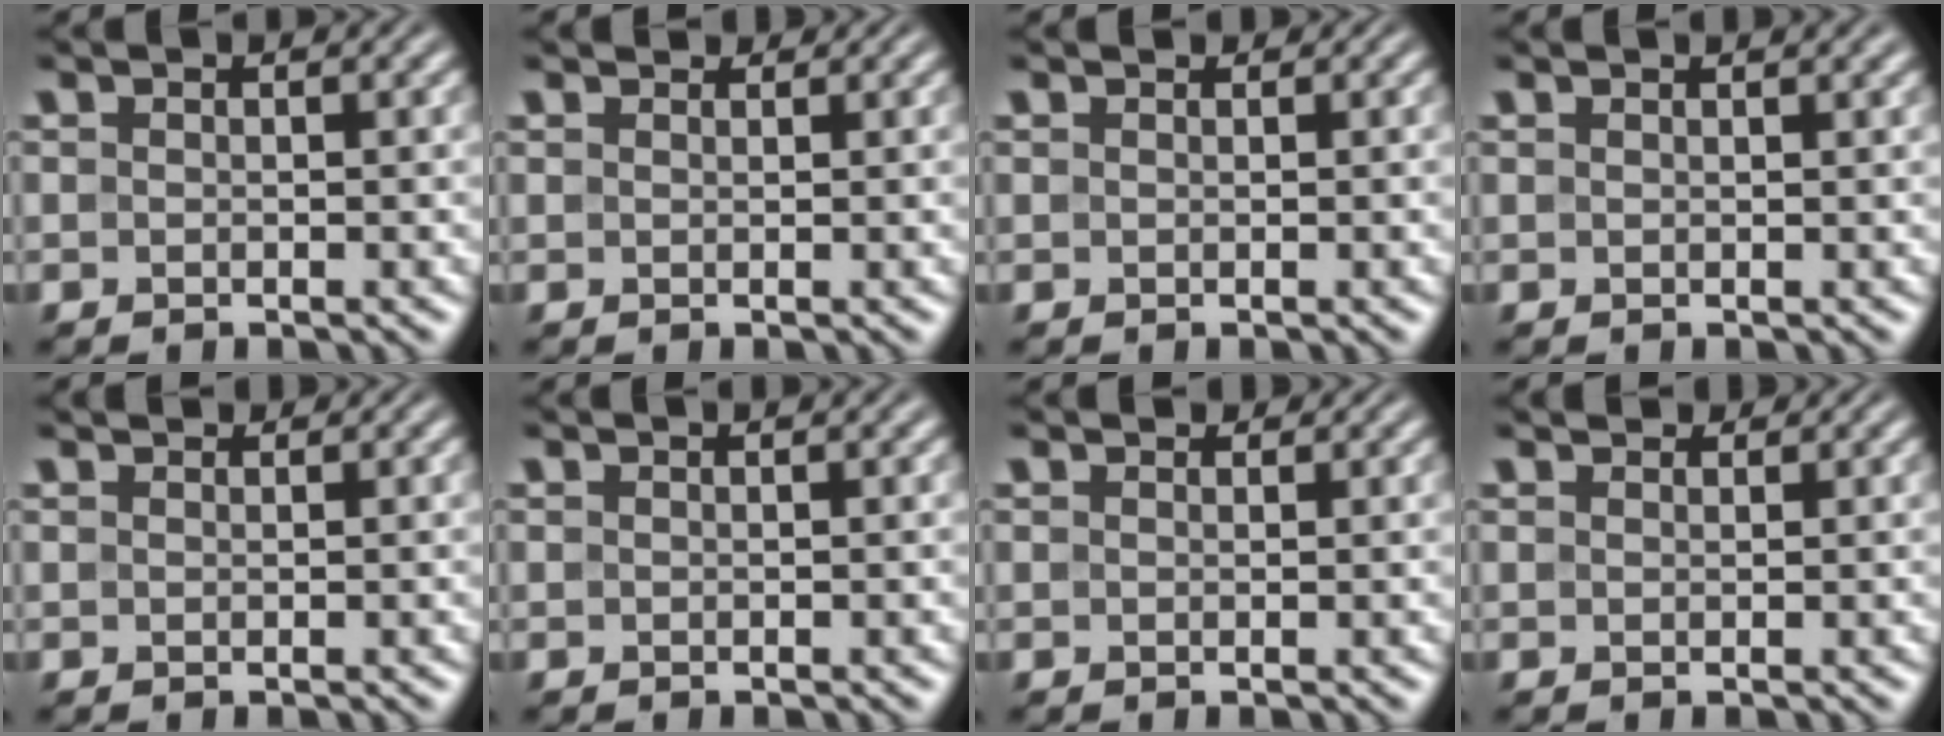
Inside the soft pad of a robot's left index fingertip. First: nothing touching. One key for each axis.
{"total": 1.9, "fx": 1.7, "fy": 0.6, "fz": 0.6, "tx": -0.016, "ty": -0.003, "tz": 0.021}
{"total": 0.8, "fx": 0.7, "fy": 0.3, "fz": 0.2, "tx": -0.007, "ty": -0.003, "tz": 0.004}
{"total": 1.6, "fx": 1.4, "fy": 0.5, "fz": 0.7, "tx": -0.007, "ty": 0.003, "tz": 0.011}
{"total": 1.5, "fx": 1.4, "fy": 0.3, "fz": 0.4, "tx": -0.010, "ty": -0.006, "tz": 0.015}
{"total": 0.7, "fx": 0.6, "fy": 0.2, "fz": 0.3, "tx": -0.001, "ty": 0.002, "tz": 0.005}
{"total": 1.5, "fx": 1.3, "fy": 0.5, "fz": 0.4, "tx": -0.014, "ty": 0.000, "tz": 0.014}
{"total": 2.1, "fx": 1.9, "fy": 0.7, "fz": 0.7, "tx": -0.014, "ty": -0.005, "tz": 0.024}